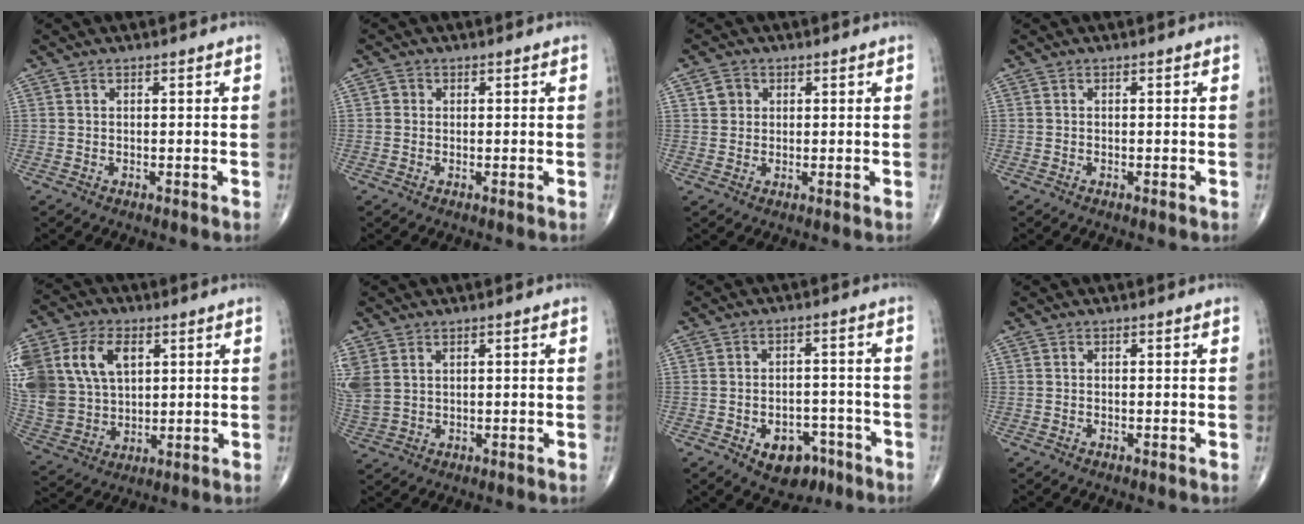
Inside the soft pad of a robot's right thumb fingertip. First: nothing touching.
{"total": 1.2, "force": [0.1, 1.2, 0.3], "torque": [0.000, 0.002, -0.001]}
{"total": 2.8, "force": [0.9, 2.6, 0.9], "torque": [-0.003, -0.002, 0.012]}
{"total": 0.0}
{"total": 23.7, "force": [7.3, 17.0, 14.9], "torque": [-0.355, 0.032, 0.154]}
{"total": 6.9, "force": [2.2, 5.0, 4.2], "torque": [-0.120, 0.002, 0.059]}
{"total": 8.3, "force": [-4.3, 5.6, 4.4], "torque": [-0.037, 0.035, -0.054]}
{"total": 0.0}